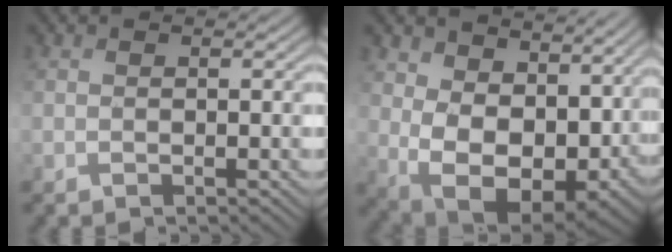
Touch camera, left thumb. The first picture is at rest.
{"total": 14.1, "force": [3.5, 9.4, 9.9], "torque": [-0.220, -0.022, 0.082]}